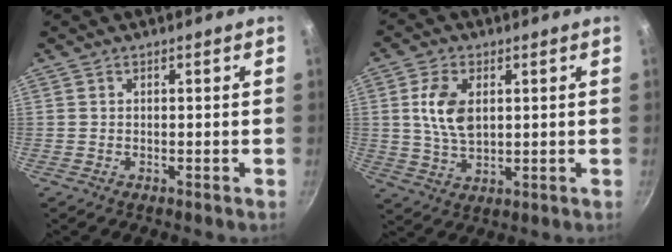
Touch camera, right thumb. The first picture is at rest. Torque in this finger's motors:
{"motor_torque": [0.36, 0.17, 1.11, -0.68, 0.08]}